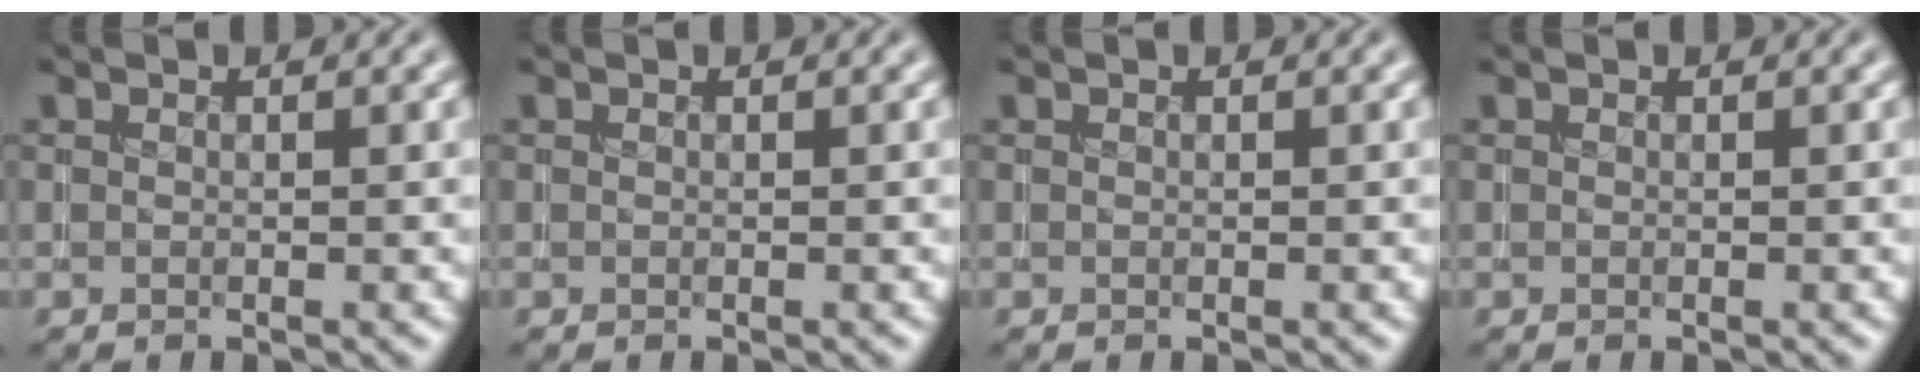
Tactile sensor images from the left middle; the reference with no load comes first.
{"total": 0.0}
{"total": 0.0}
{"total": 0.0}